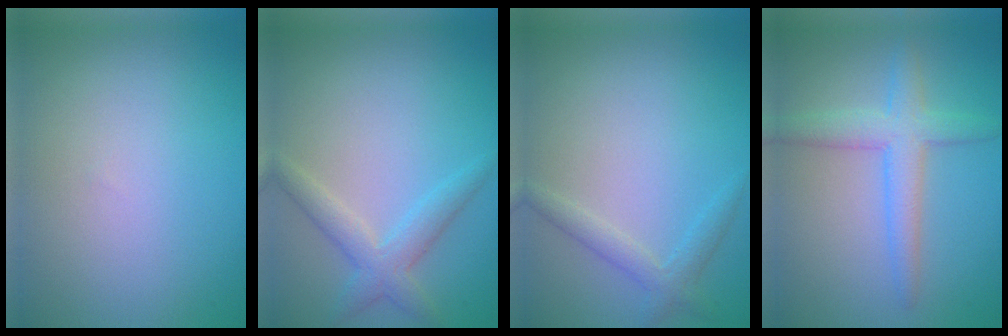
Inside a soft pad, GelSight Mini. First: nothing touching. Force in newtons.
{"total": 2.8, "press": 2.8, "slide": 0.1}
{"total": 1.9, "press": 1.9, "slide": 0.2}
{"total": 3.8, "press": 3.8, "slide": 0.2}